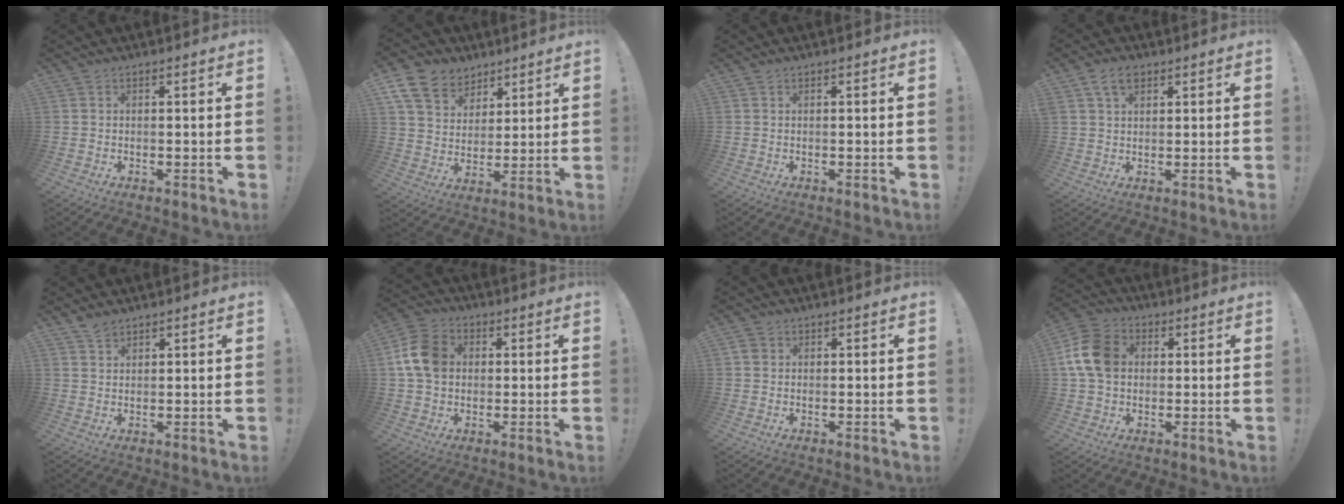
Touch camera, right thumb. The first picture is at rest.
{"total": 12.3, "force": [7.7, 8.7, 4.1], "torque": [-0.074, -0.049, 0.154]}
{"total": 0.0}
{"total": 5.6, "force": [3.0, 3.4, 3.3], "torque": [-0.056, -0.003, 0.057]}
{"total": 3.0, "force": [2.5, 1.2, 1.1], "torque": [-0.017, -0.012, 0.046]}
{"total": 12.0, "force": [1.8, 9.4, 7.2], "torque": [-0.122, 0.012, 0.040]}
{"total": 1.9, "force": [0.8, 1.6, 0.7], "torque": [-0.009, 0.002, 0.015]}
{"total": 13.1, "force": [2.0, 10.1, 8.1], "torque": [-0.150, 0.012, 0.045]}